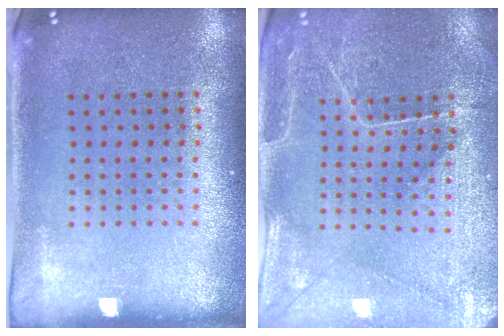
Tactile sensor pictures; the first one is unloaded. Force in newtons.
{"total": 0.8, "press": 0.7, "slide": 0.4}